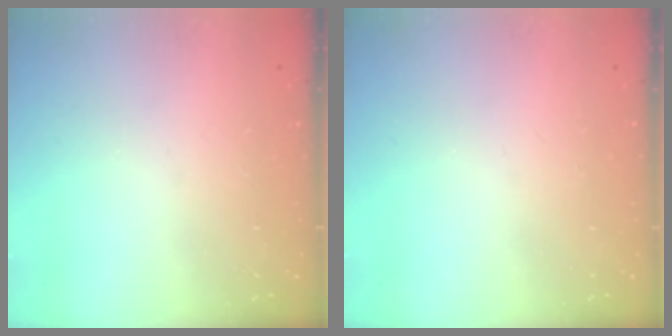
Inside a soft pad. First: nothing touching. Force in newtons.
{"total": 0.0}